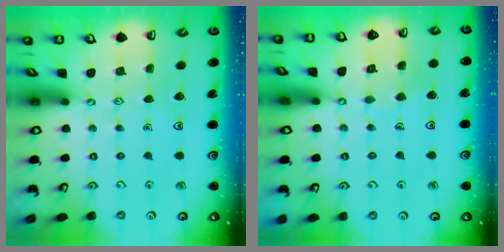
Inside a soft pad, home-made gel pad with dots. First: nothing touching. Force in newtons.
{"total": 5.2, "press": 5.2, "slide": 0.4}